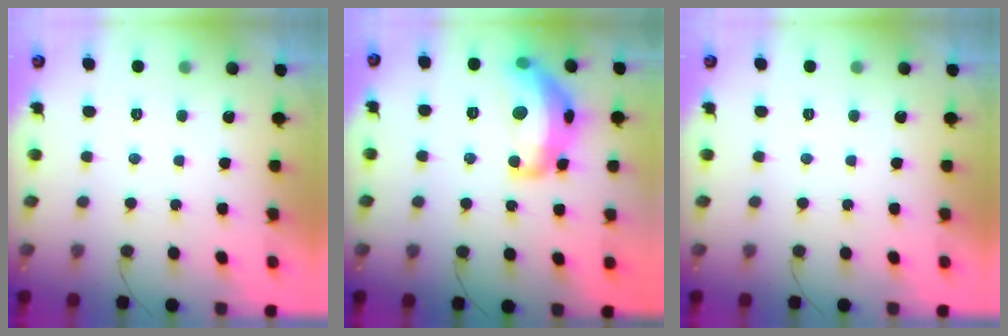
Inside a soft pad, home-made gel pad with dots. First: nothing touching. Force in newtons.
{"total": 17.5, "press": 17.5, "slide": 1.0}
{"total": 0.0}